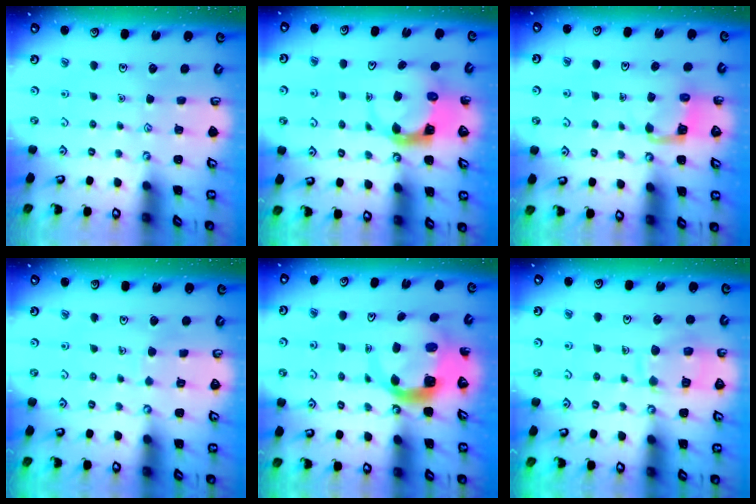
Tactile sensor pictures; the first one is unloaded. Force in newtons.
{"total": 5.6, "press": 5.6, "slide": 0.8}
{"total": 4.1, "press": 4.1, "slide": 0.2}
{"total": 2.2, "press": 2.2, "slide": 0.1}
{"total": 7.8, "press": 7.7, "slide": 1.1}
{"total": 11.6, "press": 11.6, "slide": 1.1}